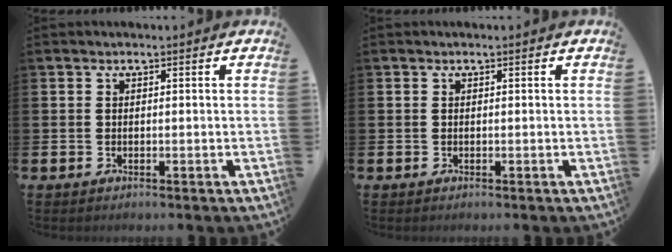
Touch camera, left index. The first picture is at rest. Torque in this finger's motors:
{"motor_torque": [-0.05, -0.02, -0.03, -0.01]}